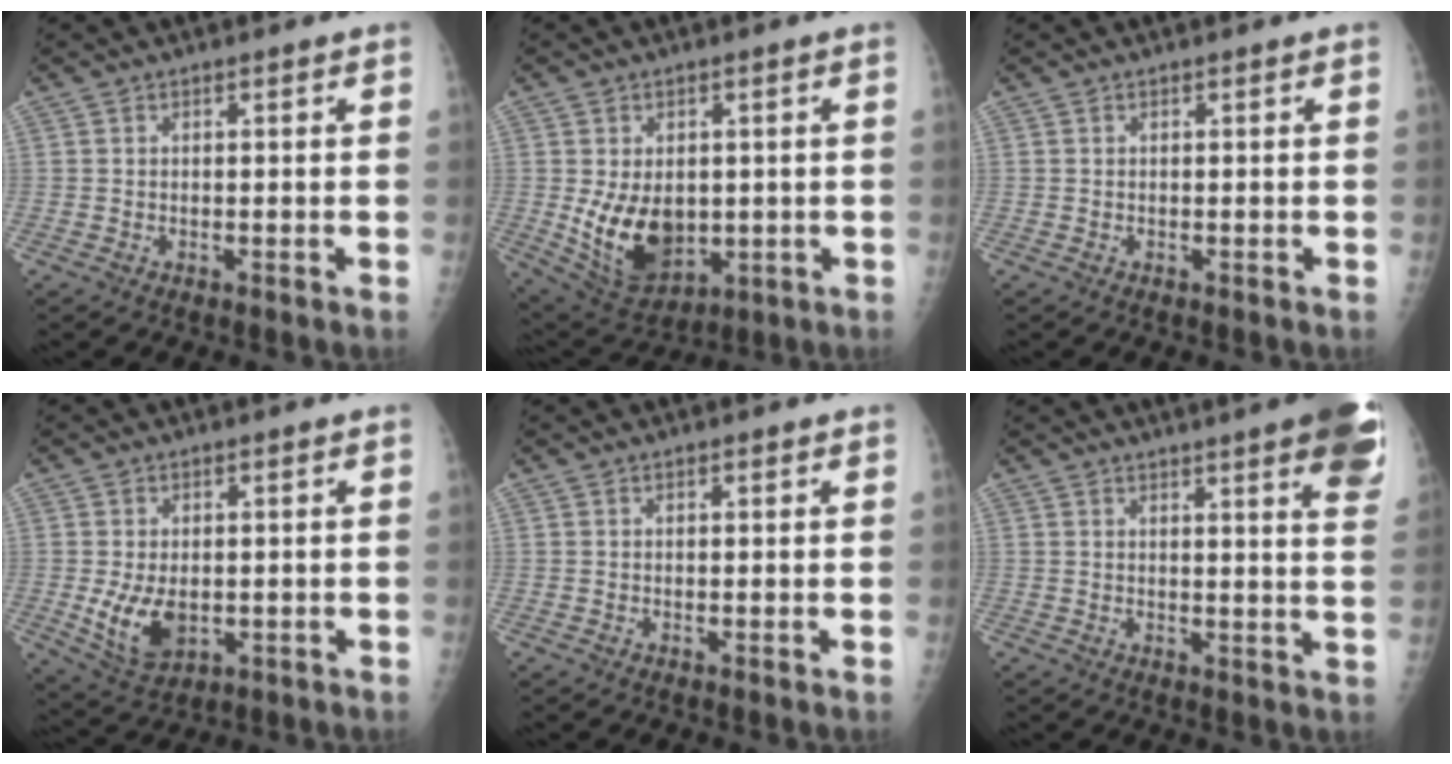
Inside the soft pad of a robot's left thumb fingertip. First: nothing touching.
{"total": 12.1, "force": [-0.6, 8.3, 8.8], "torque": [-0.120, -0.018, 0.018]}
{"total": 0.0}
{"total": 7.7, "force": [-0.8, 4.9, 5.9], "torque": [-0.097, -0.016, 0.001]}
{"total": 0.8, "force": [0.5, 0.3, 0.5], "torque": [-0.010, -0.001, 0.008]}
{"total": 13.6, "force": [8.2, 1.8, 10.7], "torque": [-0.114, -0.028, 0.084]}